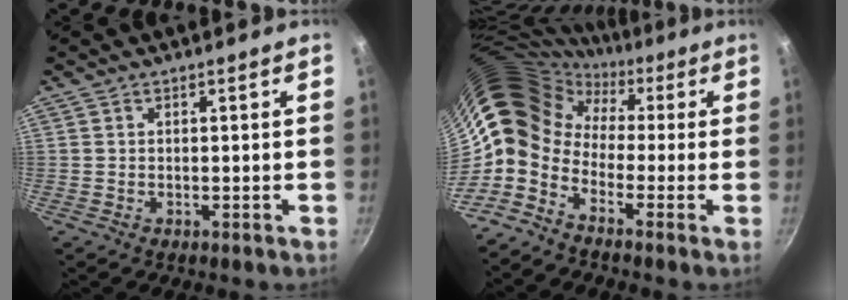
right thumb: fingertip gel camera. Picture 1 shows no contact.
{"total": 11.4, "force": [-1.9, 9.0, 6.8], "torque": [-0.095, 0.050, -0.069]}